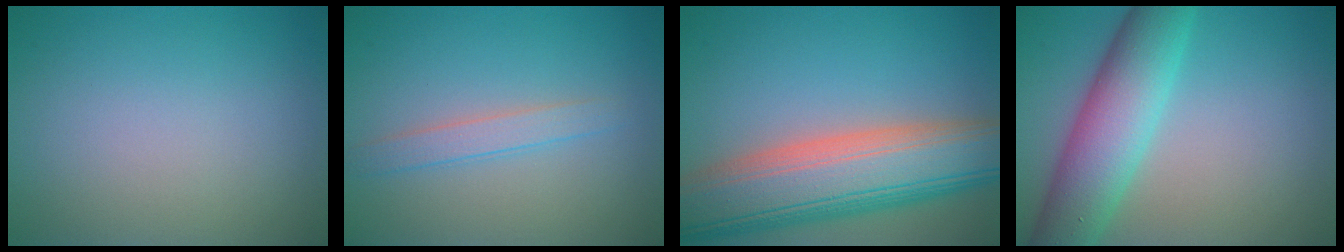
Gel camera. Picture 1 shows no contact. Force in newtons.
{"total": 1.9, "press": 1.9, "slide": 0.1}
{"total": 12.0, "press": 12.0, "slide": 1.0}
{"total": 7.8, "press": 7.8, "slide": 0.4}